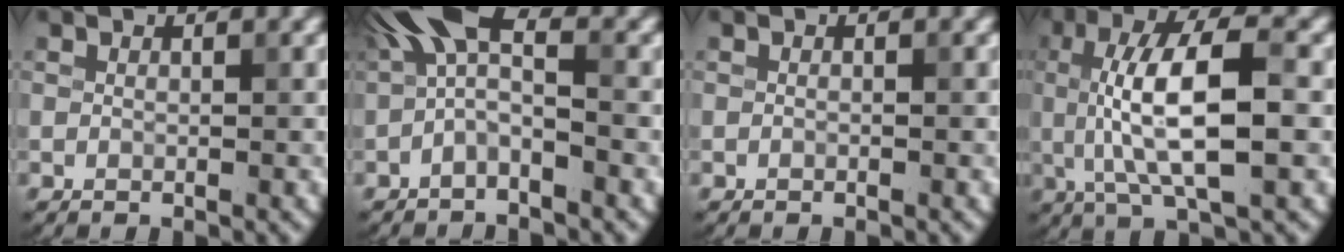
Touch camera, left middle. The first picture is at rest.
{"total": 4.6, "force": [-0.6, 1.7, 4.2], "torque": [-0.084, 0.024, -0.025]}
{"total": 0.0}
{"total": 8.8, "force": [0.4, 2.8, 8.4], "torque": [-0.152, 0.007, 0.008]}